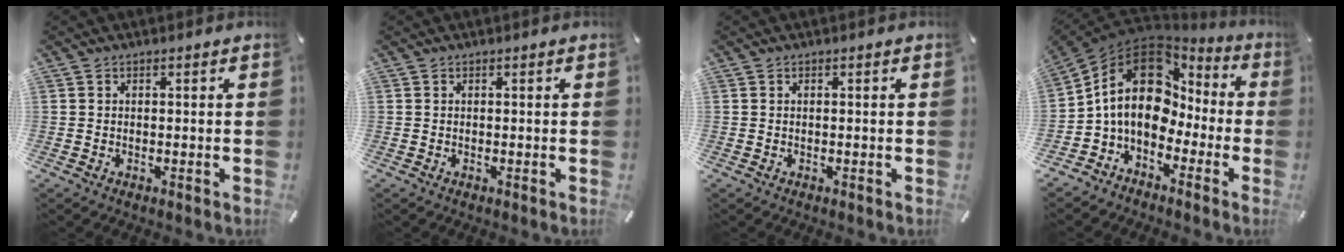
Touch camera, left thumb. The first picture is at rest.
{"total": 0.0}
{"total": 0.0}
{"total": 15.8, "force": [1.1, 12.5, 9.7], "torque": [-0.197, 0.000, 0.015]}